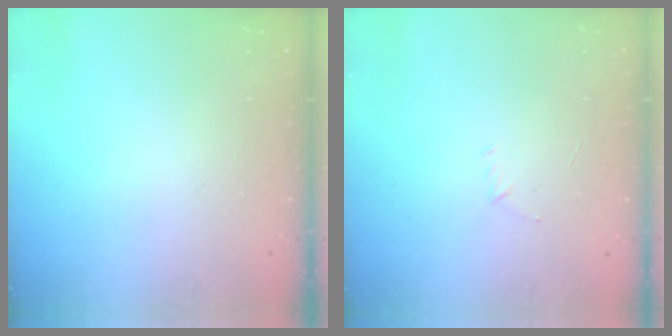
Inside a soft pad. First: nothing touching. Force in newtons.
{"total": 2.9, "press": 2.8, "slide": 0.8}